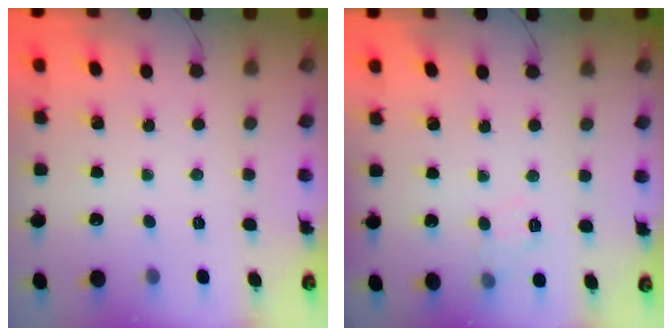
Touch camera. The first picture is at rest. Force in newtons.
{"total": 7.8, "press": 7.7, "slide": 1.3}